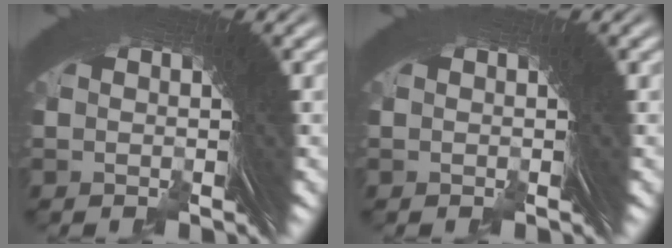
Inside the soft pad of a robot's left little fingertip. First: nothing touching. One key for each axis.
{"total": 0.0}